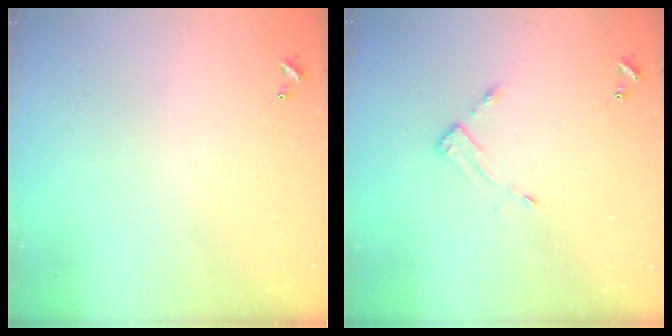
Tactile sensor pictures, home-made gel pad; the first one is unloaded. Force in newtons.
{"total": 3.4, "press": 3.4, "slide": 0.4}